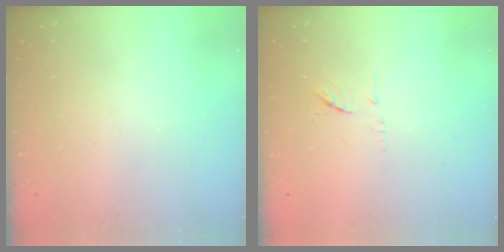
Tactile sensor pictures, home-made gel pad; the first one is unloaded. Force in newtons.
{"total": 6.4, "press": 6.3, "slide": 0.8}